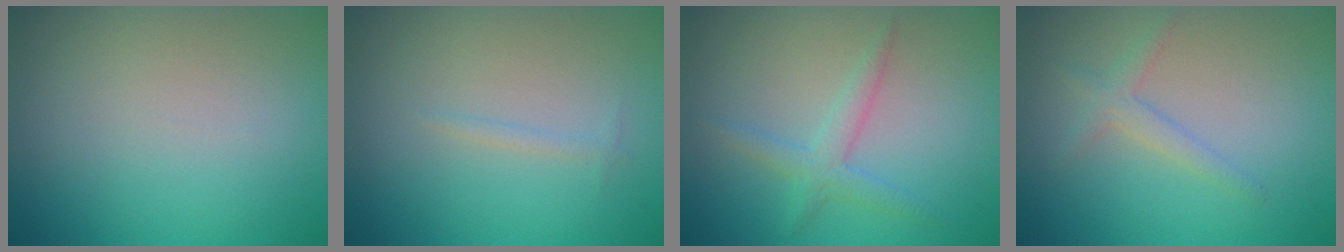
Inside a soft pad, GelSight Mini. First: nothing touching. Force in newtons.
{"total": 0.6, "press": 0.6, "slide": 0.0}
{"total": 2.0, "press": 2.0, "slide": 0.1}
{"total": 1.6, "press": 1.6, "slide": 0.1}